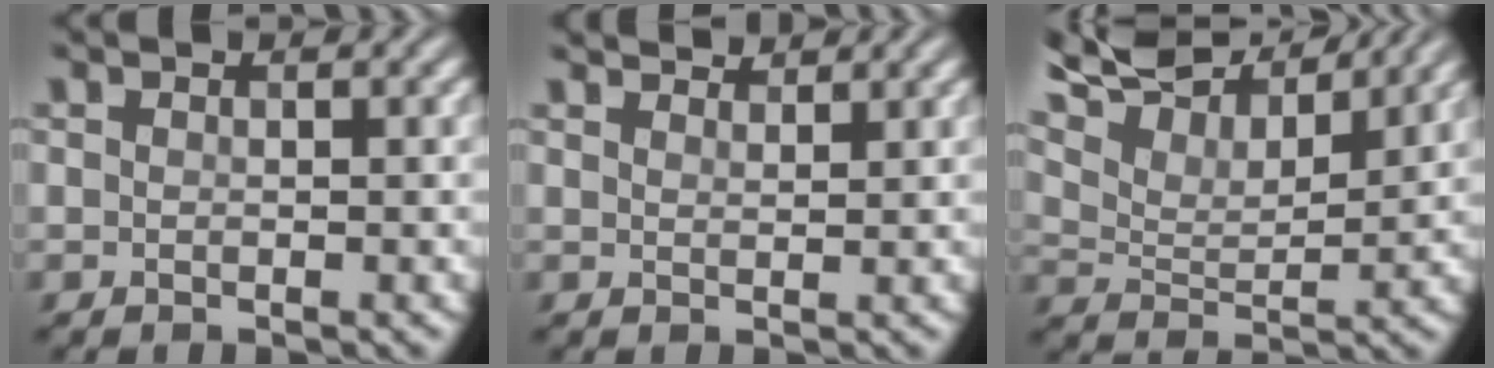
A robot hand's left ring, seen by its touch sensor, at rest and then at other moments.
{"total": 3.1, "force": [3.0, 0.4, 0.7], "torque": [-0.008, -0.005, 0.043]}
{"total": 10.3, "force": [9.0, 2.3, 4.4], "torque": [-0.103, 0.015, 0.128]}